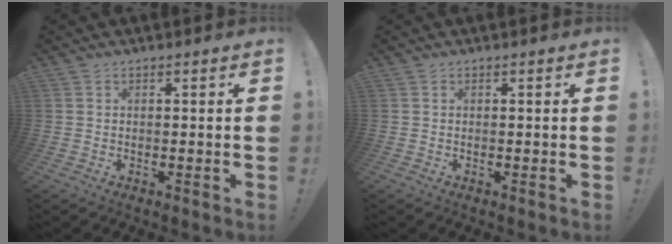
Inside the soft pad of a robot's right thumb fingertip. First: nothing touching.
{"total": 0.0}